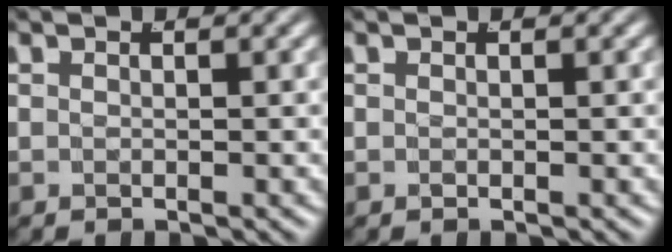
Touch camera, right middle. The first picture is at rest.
{"total": 0.0}